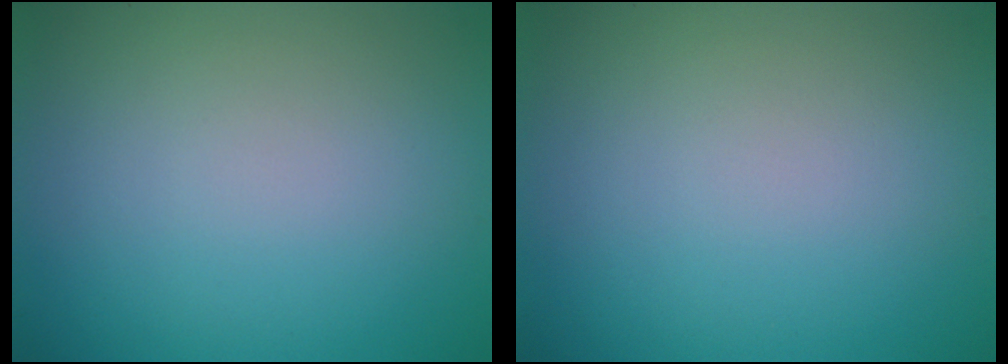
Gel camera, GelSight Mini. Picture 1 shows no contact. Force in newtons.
{"total": 0.0}